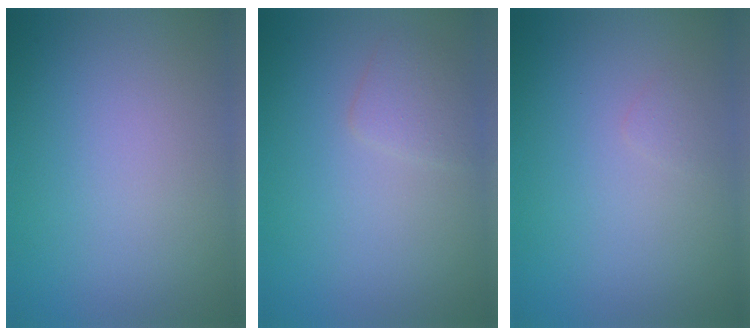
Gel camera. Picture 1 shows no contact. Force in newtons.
{"total": 1.7, "press": 1.7, "slide": 0.0}
{"total": 0.6, "press": 0.6, "slide": 0.0}